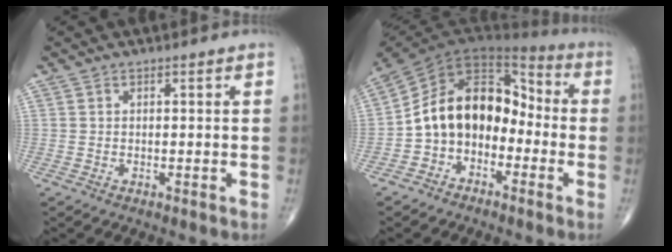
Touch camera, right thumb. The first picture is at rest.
{"total": 15.4, "force": [-3.1, 11.2, 10.1], "torque": [-0.139, 0.079, -0.066]}